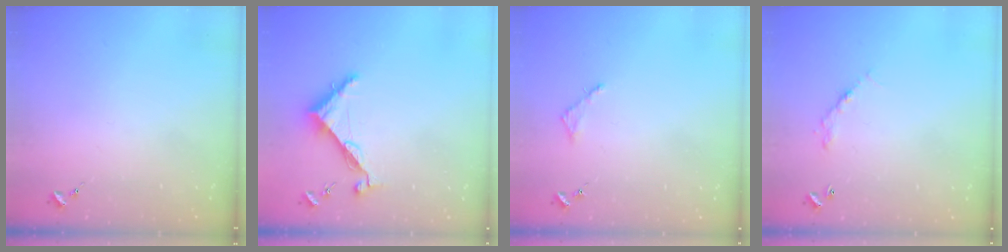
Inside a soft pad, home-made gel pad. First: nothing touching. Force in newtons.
{"total": 6.8, "press": 6.8, "slide": 0.3}
{"total": 2.8, "press": 2.7, "slide": 0.3}
{"total": 5.1, "press": 5.1, "slide": 0.4}